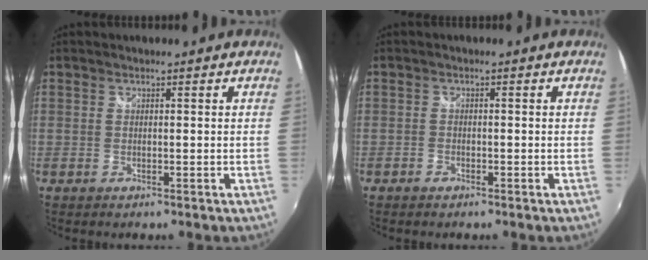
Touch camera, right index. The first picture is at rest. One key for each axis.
{"total": 1.3, "fx": -1.0, "fy": 0.8, "fz": 0.2, "tx": -0.006, "ty": 0.000, "tz": -0.019}